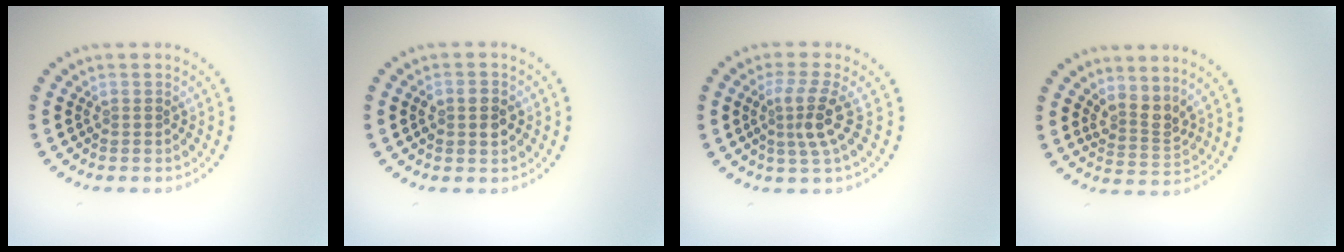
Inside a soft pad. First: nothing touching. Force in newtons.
{"total": 2.8, "press": 2.8, "slide": 0.1}
{"total": 3.0, "press": 2.3, "slide": 2.0}
{"total": 2.5, "press": 1.9, "slide": 1.7}